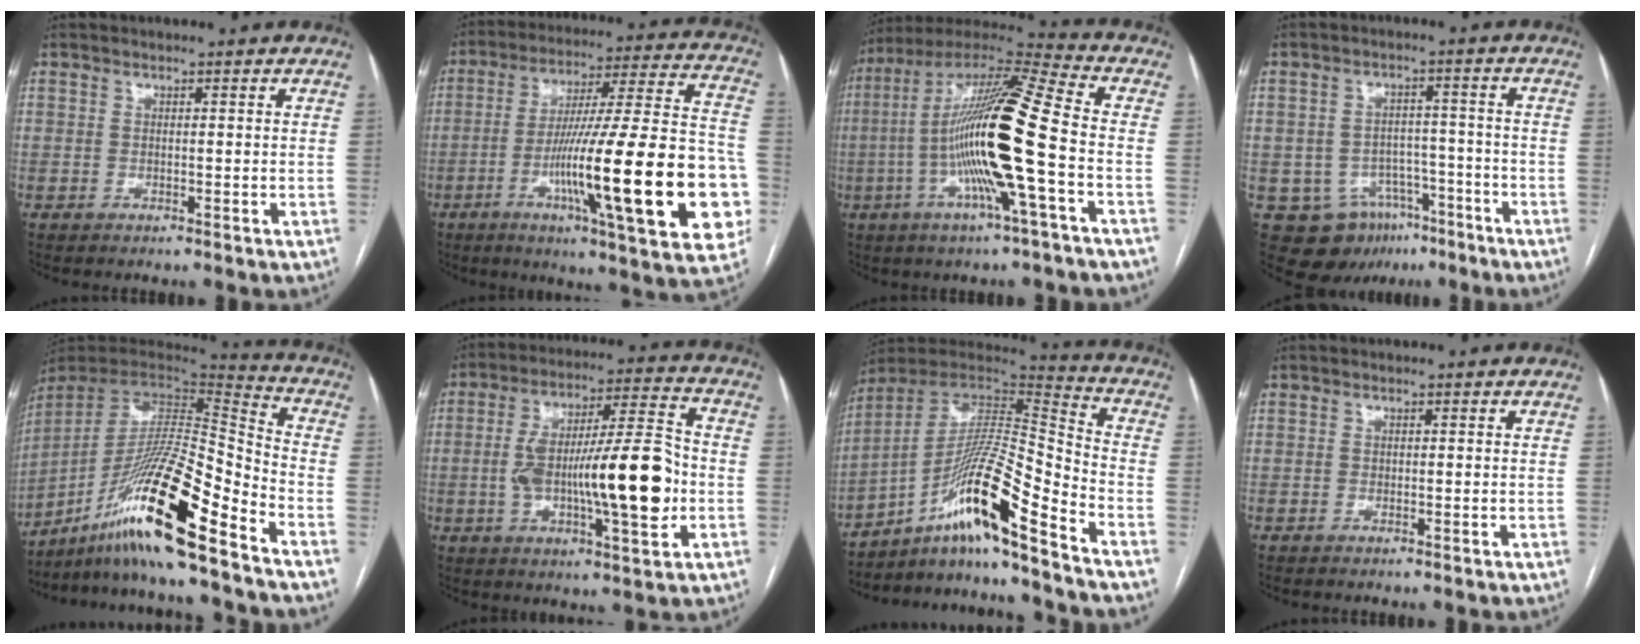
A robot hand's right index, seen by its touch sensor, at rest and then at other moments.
{"total": 28.6, "force": [-7.6, 2.7, 27.5], "torque": [-0.367, -0.007, -0.120]}
{"total": 19.6, "force": [-3.4, 0.3, 19.2], "torque": [-0.369, 0.001, -0.076]}
{"total": 10.4, "force": [-5.6, 8.0, 3.6], "torque": [-0.053, 0.020, -0.074]}
{"total": 21.0, "force": [-13.9, 0.1, 15.7], "torque": [-0.310, -0.013, -0.259]}
{"total": 18.2, "force": [-2.6, 3.2, 17.8], "torque": [-0.306, 0.013, -0.037]}
{"total": 16.9, "force": [-10.8, -0.3, 13.1], "torque": [-0.245, 0.009, -0.189]}
{"total": 0.0}